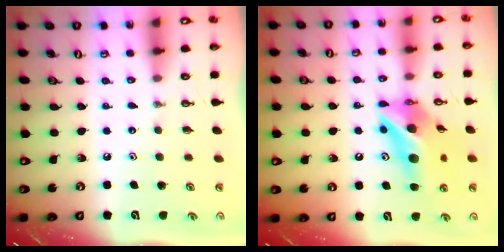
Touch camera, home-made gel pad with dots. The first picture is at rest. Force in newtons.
{"total": 14.6, "press": 14.5, "slide": 1.3}